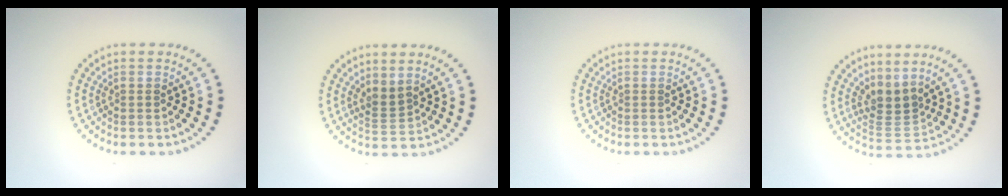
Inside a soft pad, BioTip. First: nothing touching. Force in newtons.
{"total": 1.8, "press": 1.4, "slide": 1.1}
{"total": 0.0}
{"total": 2.8, "press": 2.1, "slide": 1.9}